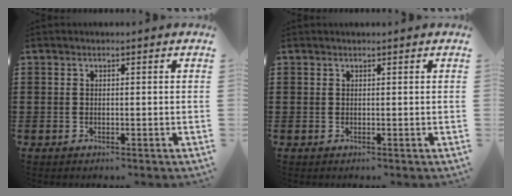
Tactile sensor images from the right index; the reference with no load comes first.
{"total": 0.0}